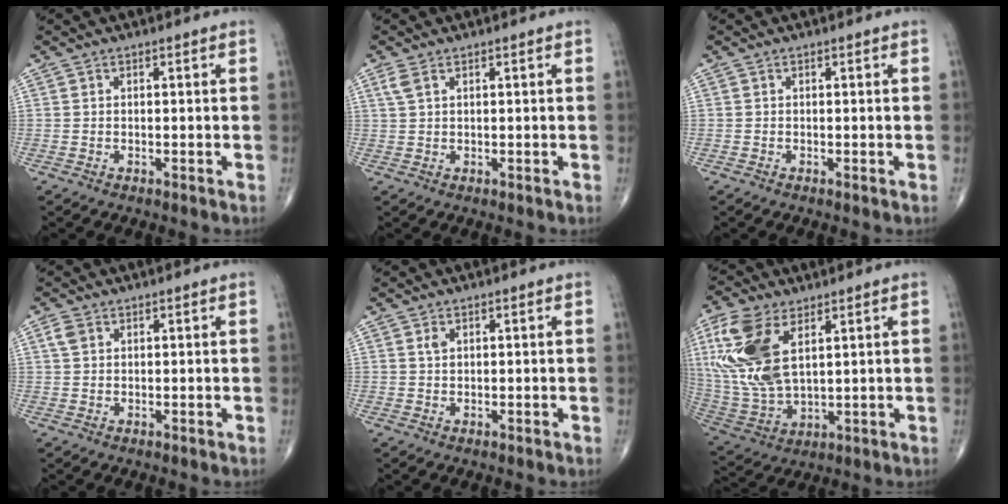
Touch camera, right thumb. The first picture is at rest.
{"total": 1.9, "force": [1.1, 0.8, 1.4], "torque": [-0.039, 0.011, 0.031]}
{"total": 0.0}
{"total": 2.0, "force": [0.9, 1.4, 1.2], "torque": [-0.026, 0.006, 0.019]}
{"total": 1.2, "force": [0.6, 0.7, 0.9], "torque": [-0.015, 0.000, 0.013]}
{"total": 16.6, "force": [5.8, 8.5, 13.0], "torque": [-0.291, -0.017, 0.122]}